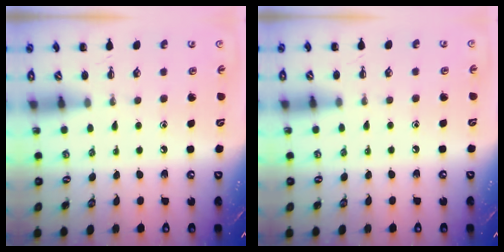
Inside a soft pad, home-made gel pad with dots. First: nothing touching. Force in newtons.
{"total": 6.3, "press": 6.0, "slide": 2.0}